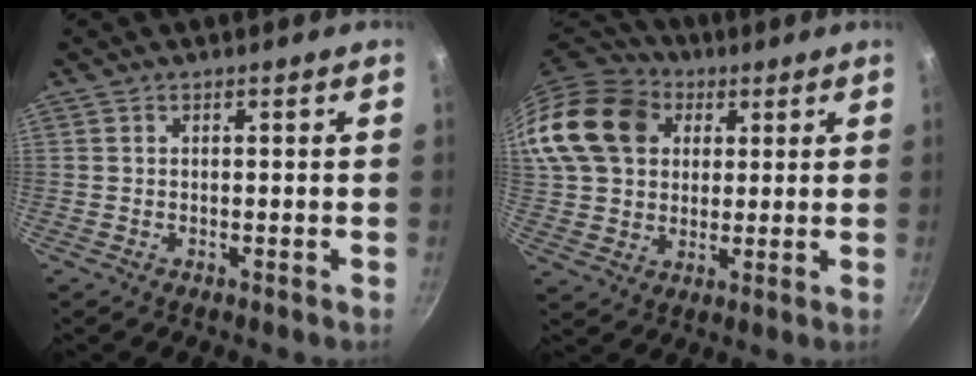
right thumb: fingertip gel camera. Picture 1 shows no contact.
{"total": 18.9, "force": [5.8, 14.8, 10.3], "torque": [-0.186, 0.018, 0.101]}